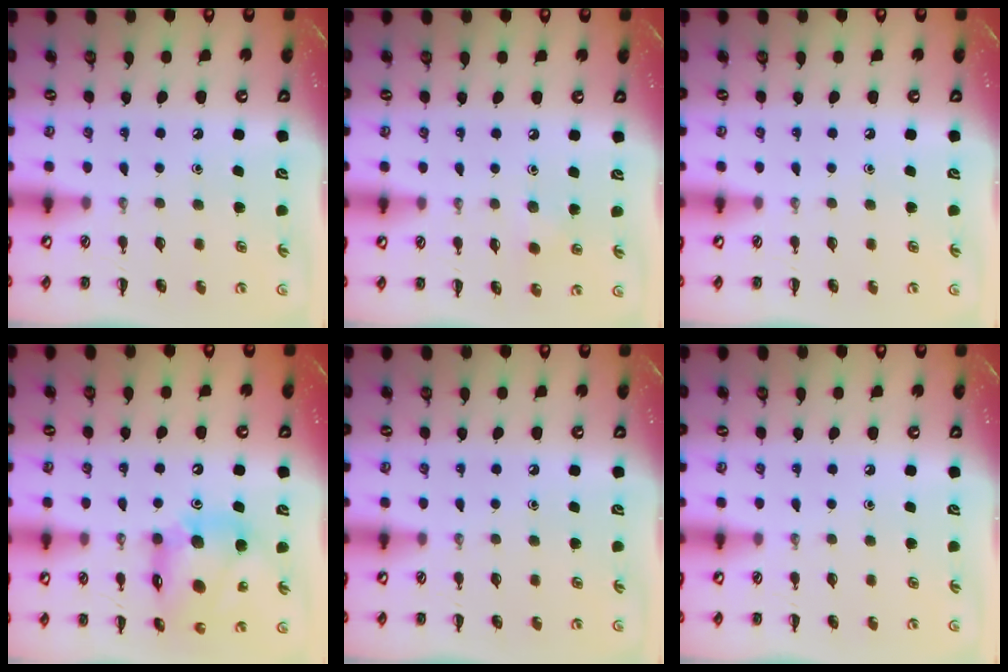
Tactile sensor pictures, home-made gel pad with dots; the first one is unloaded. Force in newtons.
{"total": 4.1, "press": 3.9, "slide": 1.2}
{"total": 0.0}
{"total": 15.9, "press": 15.6, "slide": 3.1}
{"total": 0.0}
{"total": 0.0}